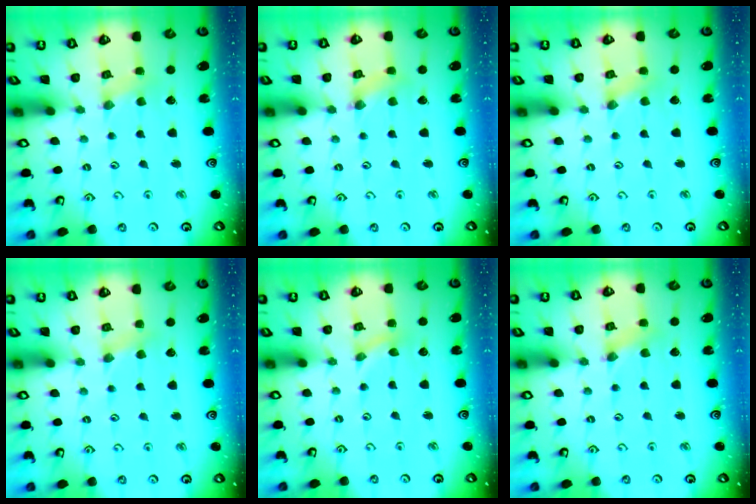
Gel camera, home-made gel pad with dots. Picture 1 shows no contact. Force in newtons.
{"total": 1.4, "press": 1.3, "slide": 0.3}
{"total": 0.0}
{"total": 2.5, "press": 2.4, "slide": 0.5}
{"total": 0.0}
{"total": 0.0}